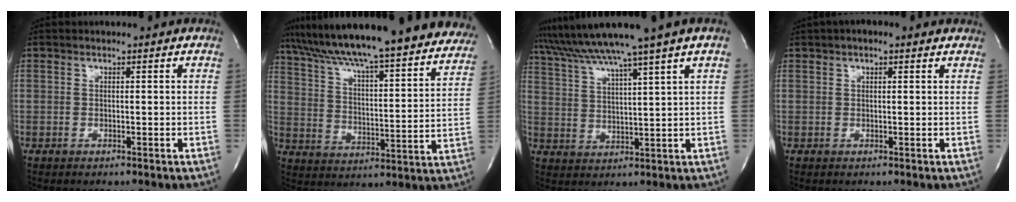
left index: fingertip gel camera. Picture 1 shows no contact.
{"total": 31.7, "force": [28.0, 4.1, 14.3], "torque": [-0.227, -0.046, 0.366]}
{"total": 11.3, "force": [8.9, -2.9, 6.3], "torque": [-0.109, 0.009, 0.148]}
{"total": 2.7, "force": [1.7, 1.0, 1.8], "torque": [-0.029, 0.019, 0.022]}